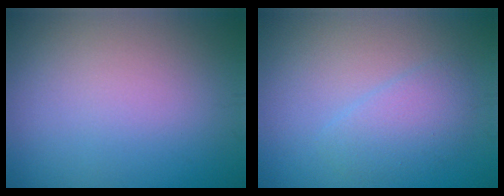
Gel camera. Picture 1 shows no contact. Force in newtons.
{"total": 2.8, "press": 2.7, "slide": 0.2}